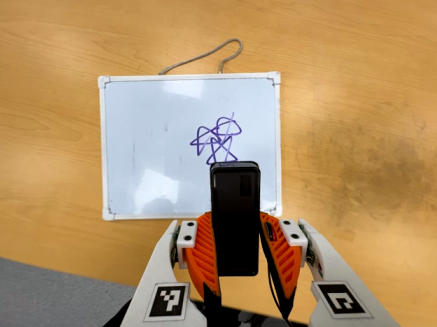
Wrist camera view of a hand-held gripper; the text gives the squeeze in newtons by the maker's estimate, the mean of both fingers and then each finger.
{"total": 3.8, "left": 2.5, "right": 5.0}